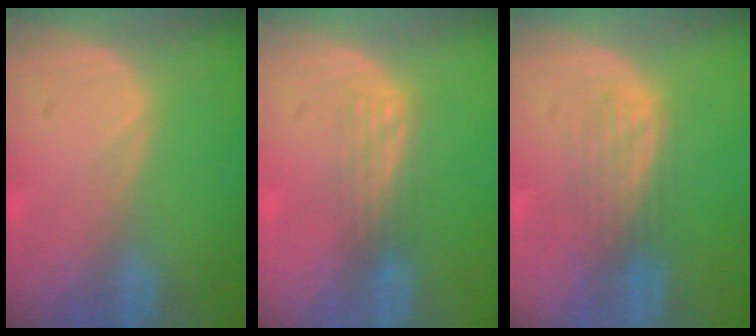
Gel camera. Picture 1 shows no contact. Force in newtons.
{"total": 2.9, "press": 2.5, "slide": 1.5}
{"total": 3.5, "press": 3.2, "slide": 1.5}